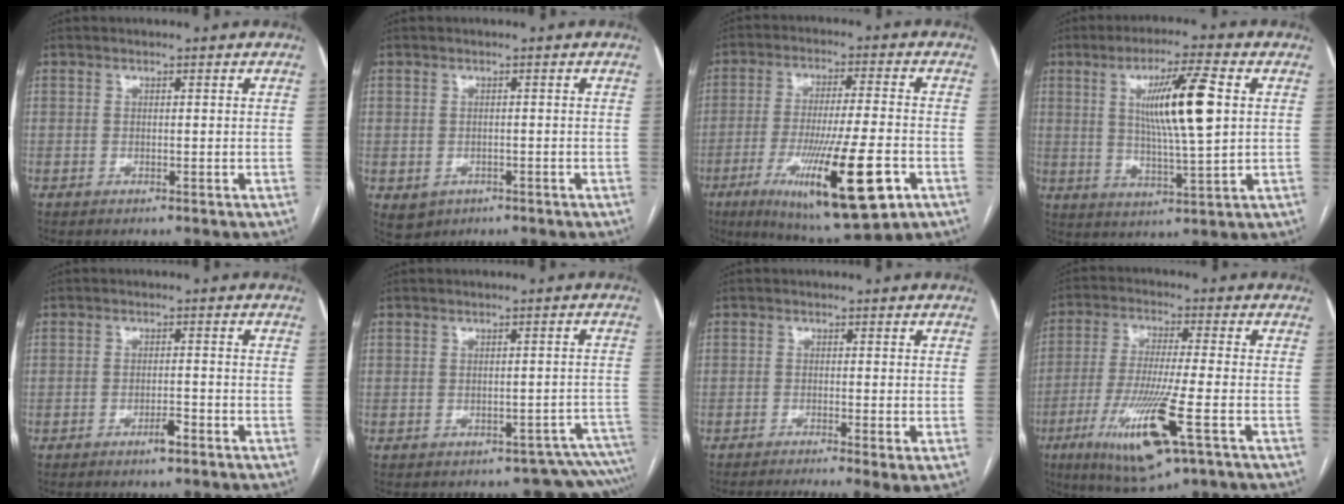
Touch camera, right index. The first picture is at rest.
{"total": 3.5, "force": [-1.4, 3.1, 0.9], "torque": [-0.013, -0.001, -0.009]}
{"total": 18.3, "force": [-7.4, 2.2, 16.6], "torque": [-0.277, -0.035, -0.110]}
{"total": 11.9, "force": [2.7, 0.5, 11.5], "torque": [-0.201, -0.002, 0.048]}
{"total": 2.2, "force": [-1.4, 0.4, 1.7], "torque": [-0.027, 0.002, -0.020]}
{"total": 7.3, "force": [-6.6, 3.0, 0.4], "torque": [0.031, 0.044, -0.061]}
{"total": 6.7, "force": [-4.5, 0.5, 5.0], "torque": [-0.068, -0.013, -0.072]}
{"total": 13.9, "force": [-5.6, 0.8, 12.7], "torque": [-0.255, -0.032, -0.094]}